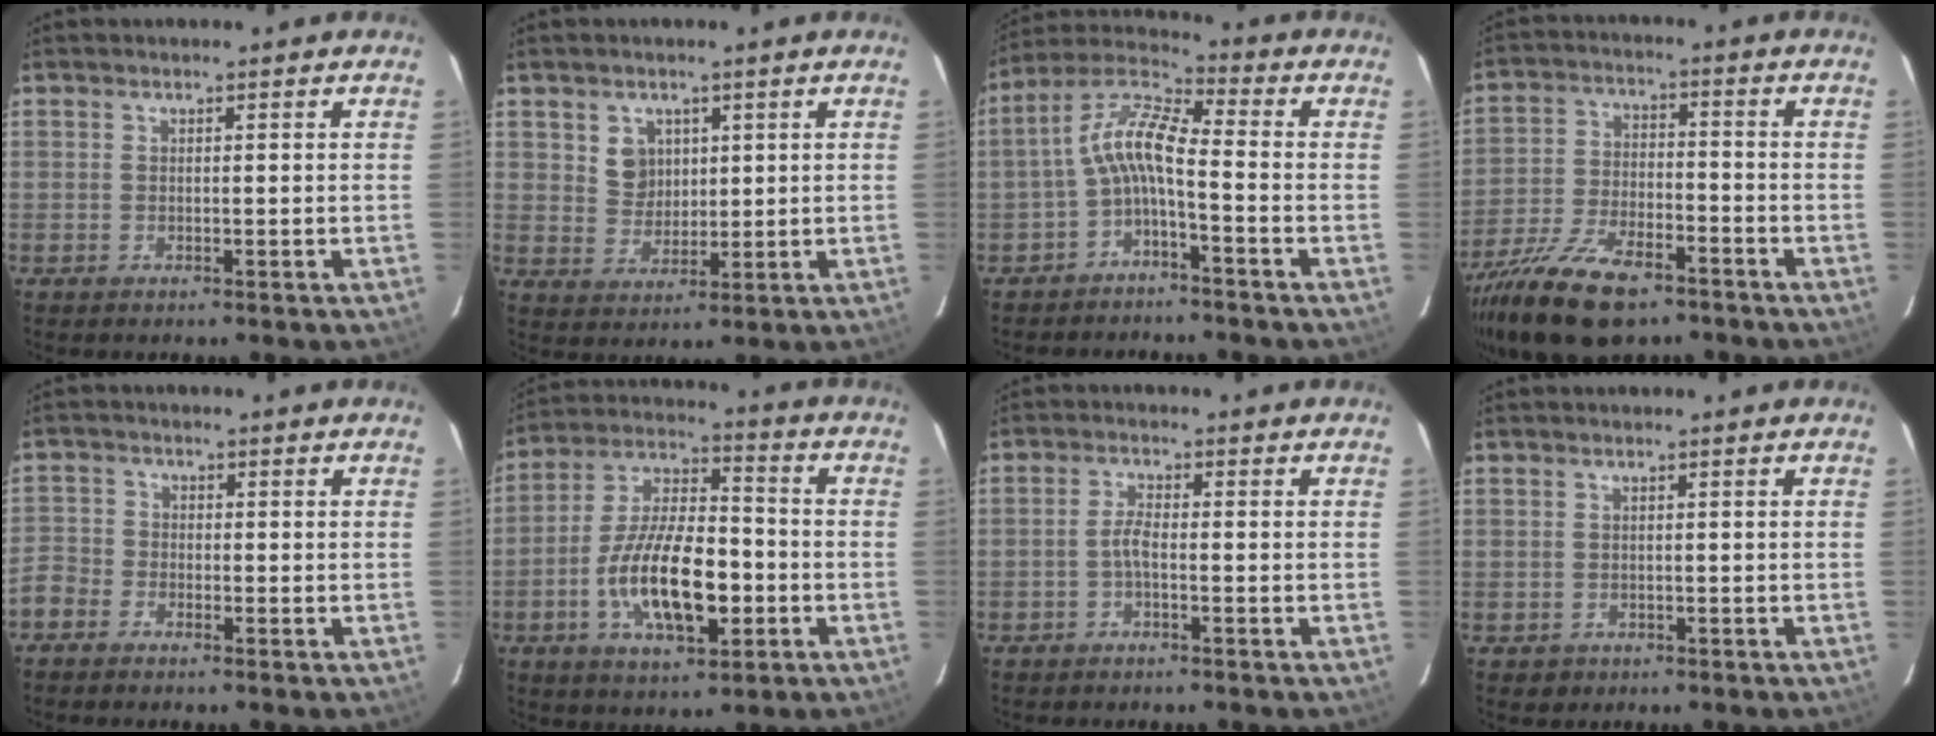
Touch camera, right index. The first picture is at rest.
{"total": 5.3, "force": [2.1, 4.6, 1.8], "torque": [-0.030, 0.008, 0.049]}
{"total": 8.0, "force": [-2.5, 1.9, 7.3], "torque": [-0.173, 0.022, -0.053]}
{"total": 16.5, "force": [-11.6, 6.9, 9.6], "torque": [-0.210, -0.034, -0.209]}
{"total": 5.0, "force": [-3.1, 3.8, 1.1], "torque": [-0.039, 0.010, -0.075]}
{"total": 16.2, "force": [-4.9, 6.3, 14.1], "torque": [-0.275, -0.001, -0.085]}
{"total": 2.2, "force": [-1.0, 0.4, 1.9], "torque": [-0.043, 0.006, -0.022]}
{"total": 1.8, "force": [-0.4, 1.7, 0.2], "torque": [-0.001, 0.000, 0.000]}